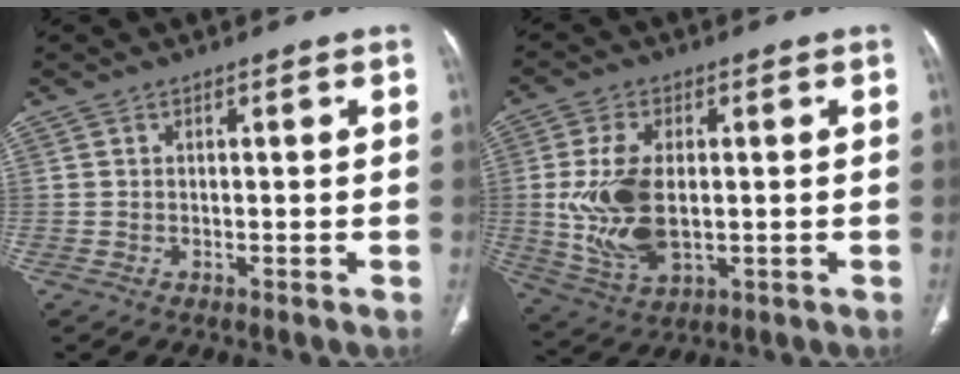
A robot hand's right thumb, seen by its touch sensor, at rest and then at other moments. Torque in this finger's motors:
{"motor_torque": [2.18, 2.09, 1.48, -0.06, 0.19]}